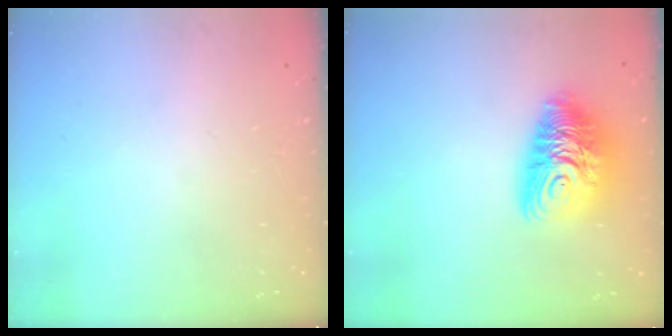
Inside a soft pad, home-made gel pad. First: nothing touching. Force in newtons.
{"total": 12.6, "press": 12.6, "slide": 1.2}